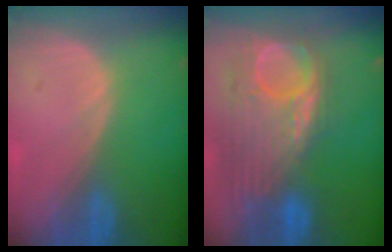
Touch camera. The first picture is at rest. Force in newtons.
{"total": 12.2, "press": 10.4, "slide": 6.3}